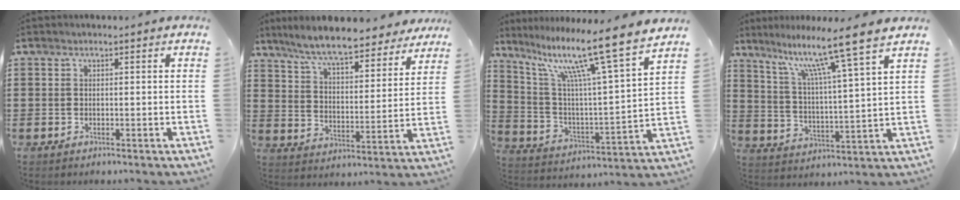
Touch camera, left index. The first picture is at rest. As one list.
[{"total": 8.8, "force": [7.9, 0.7, 3.9], "torque": [-0.107, -0.042, 0.139]}, {"total": 13.4, "force": [9.9, 0.1, 9.1], "torque": [-0.192, -0.068, 0.151]}, {"total": 11.4, "force": [8.7, -0.4, 7.3], "torque": [-0.153, -0.048, 0.135]}]